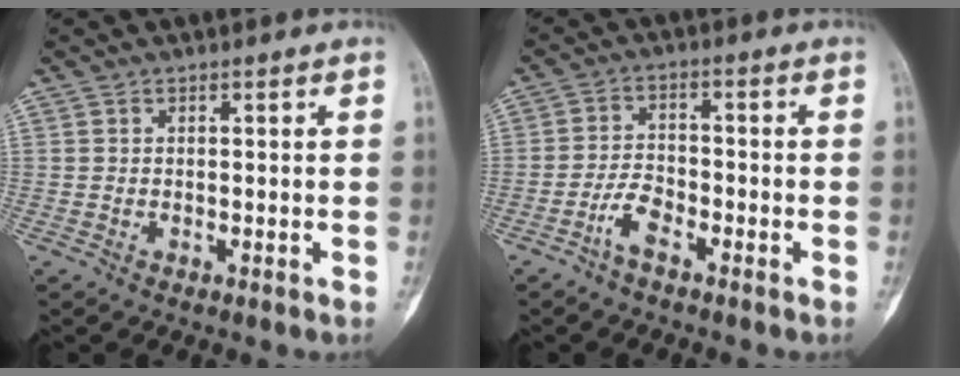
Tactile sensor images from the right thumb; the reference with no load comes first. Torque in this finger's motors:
{"motor_torque": [-0.12, 0.11, 0.13, 0.12, -0.01]}